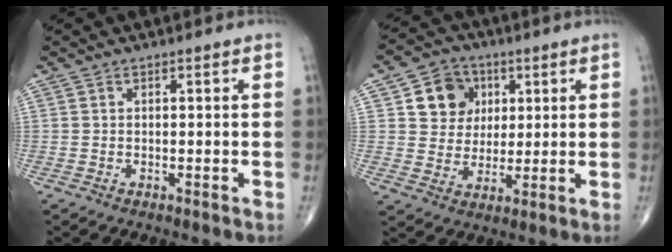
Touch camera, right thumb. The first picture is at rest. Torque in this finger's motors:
{"motor_torque": [-0.59, 0.66, 0.39, 0.13, 0.00]}